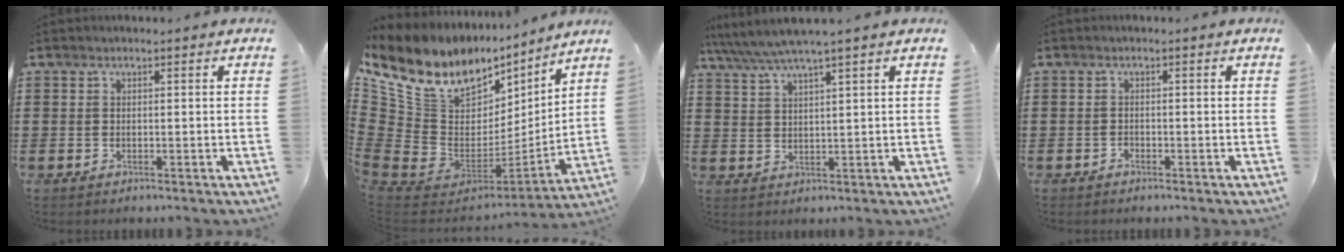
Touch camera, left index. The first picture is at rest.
{"total": 13.0, "force": [7.7, 8.6, 6.0], "torque": [-0.143, -0.072, 0.135]}
{"total": 4.3, "force": [3.4, -0.2, 2.7], "torque": [-0.061, -0.009, 0.059]}
{"total": 0.6, "force": [-0.6, 0.2, 0.1], "torque": [-0.005, 0.002, -0.013]}